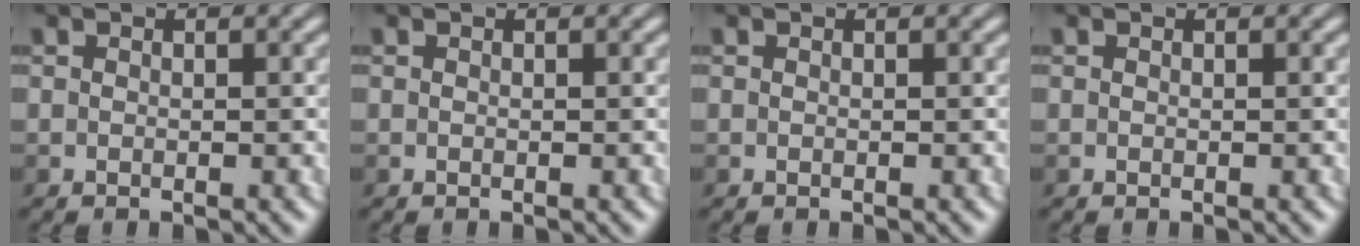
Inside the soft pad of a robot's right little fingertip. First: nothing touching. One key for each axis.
{"total": 0.0}
{"total": 0.0}
{"total": 0.0}